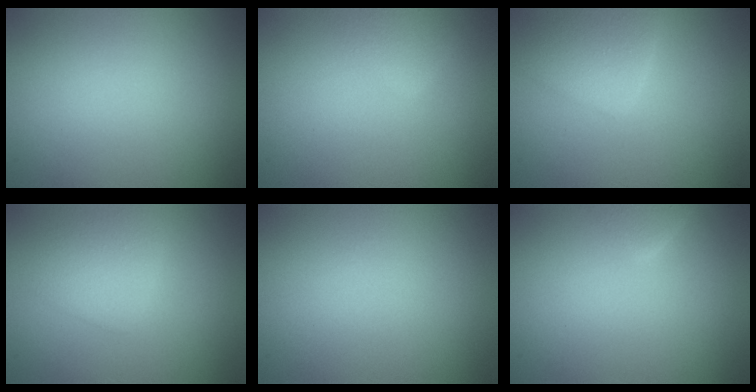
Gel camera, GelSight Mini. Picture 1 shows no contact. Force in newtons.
{"total": 1.8, "press": 1.8, "slide": 0.1}
{"total": 3.3, "press": 3.3, "slide": 0.2}
{"total": 2.1, "press": 2.1, "slide": 0.1}
{"total": 0.0}
{"total": 1.7, "press": 1.7, "slide": 0.1}